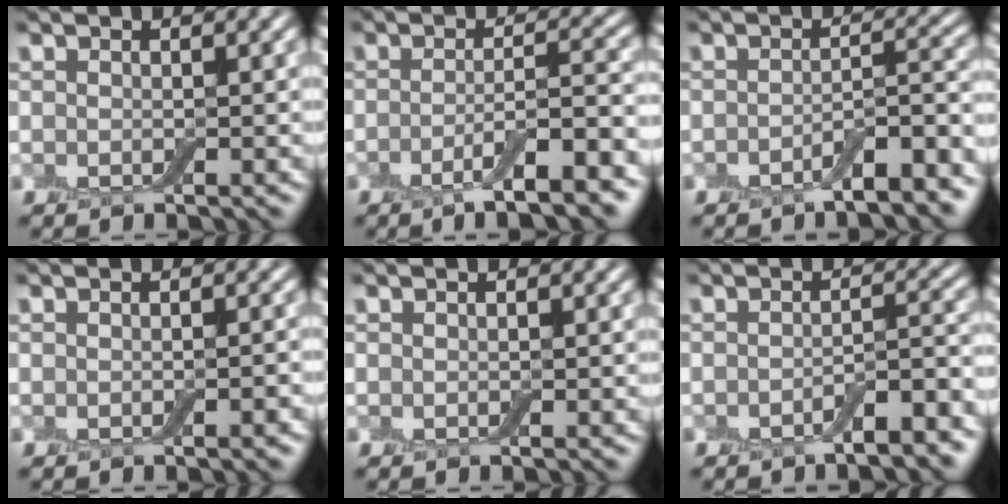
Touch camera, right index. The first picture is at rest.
{"total": 6.2, "force": [-3.1, 1.2, 5.2], "torque": [-0.076, 0.007, -0.057]}
{"total": 4.4, "force": [-2.7, 1.0, 3.4], "torque": [-0.048, 0.008, -0.046]}
{"total": 0.8, "force": [-0.3, 0.1, 0.7], "torque": [-0.009, 0.003, -0.004]}
{"total": 0.0}
{"total": 3.5, "force": [-2.1, 0.8, 2.7], "torque": [-0.041, 0.007, -0.039]}